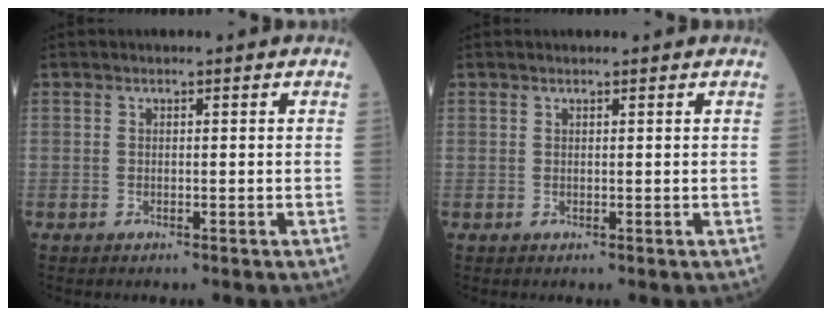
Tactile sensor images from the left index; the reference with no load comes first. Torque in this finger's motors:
{"motor_torque": [0.30, 0.00, -0.35, -0.21]}